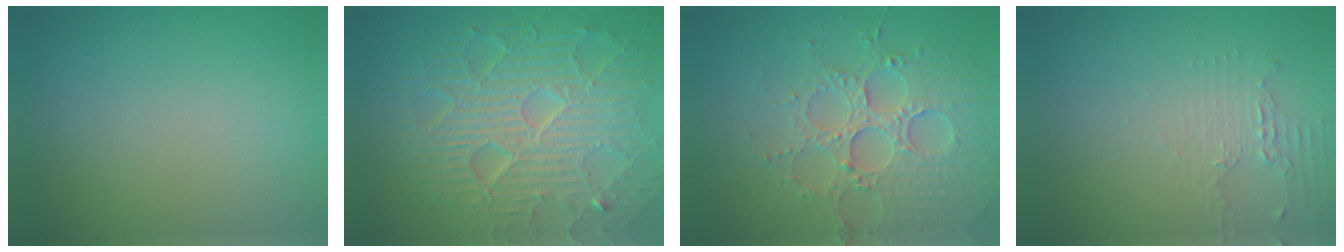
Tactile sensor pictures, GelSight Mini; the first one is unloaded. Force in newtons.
{"total": 10.7, "press": 6.9, "slide": 8.2}
{"total": 4.9, "press": 4.4, "slide": 2.1}
{"total": 2.0, "press": 1.4, "slide": 1.5}